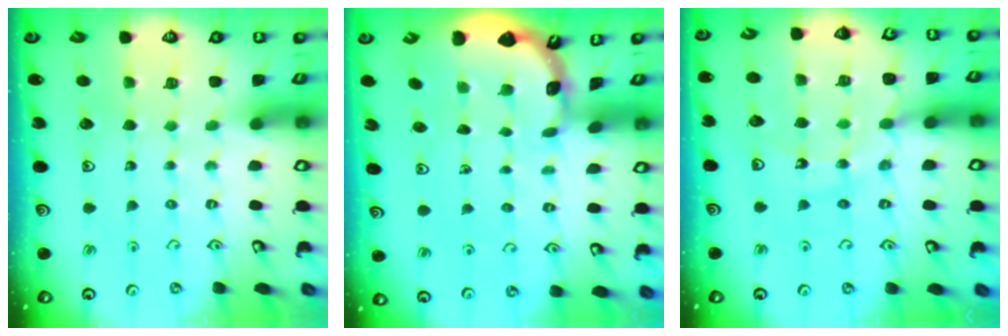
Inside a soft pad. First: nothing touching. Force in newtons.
{"total": 1.6, "press": 1.6, "slide": 0.1}
{"total": 12.8, "press": 12.5, "slide": 2.9}